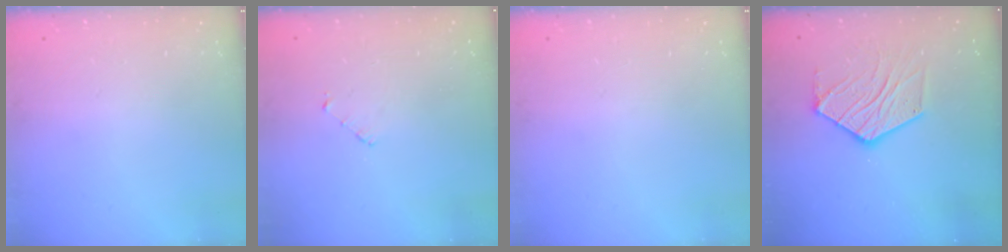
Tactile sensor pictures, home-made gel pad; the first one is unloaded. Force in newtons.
{"total": 2.5, "press": 2.5, "slide": 0.2}
{"total": 0.0}
{"total": 12.6, "press": 12.5, "slide": 0.9}